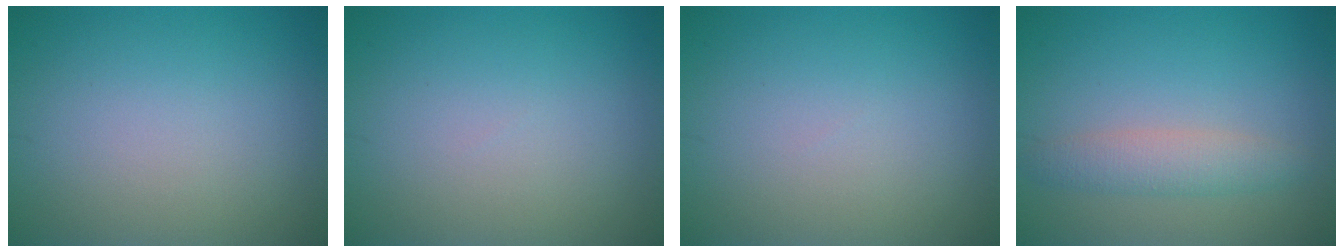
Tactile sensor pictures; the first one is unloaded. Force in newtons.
{"total": 0.0}
{"total": 0.0}
{"total": 2.6, "press": 2.6, "slide": 0.1}